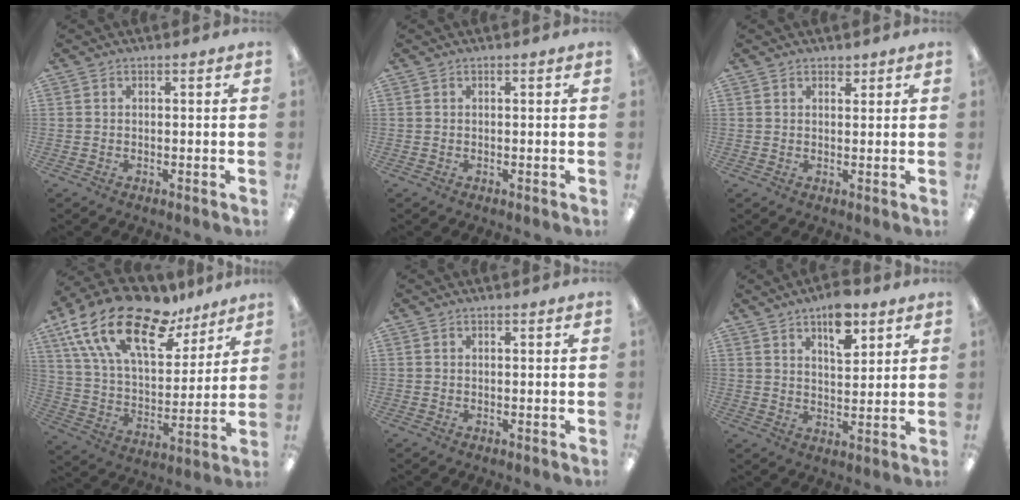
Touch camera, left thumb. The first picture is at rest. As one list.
[{"total": 0.0}, {"total": 1.8, "force": [1.5, 0.8, 0.4], "torque": [-0.002, -0.003, 0.026]}, {"total": 22.9, "force": [14.8, 10.5, 14.0], "torque": [-0.266, -0.082, 0.259]}, {"total": 0.0}, {"total": 9.1, "force": [5.8, 4.1, 5.6], "torque": [-0.075, -0.029, 0.097]}]